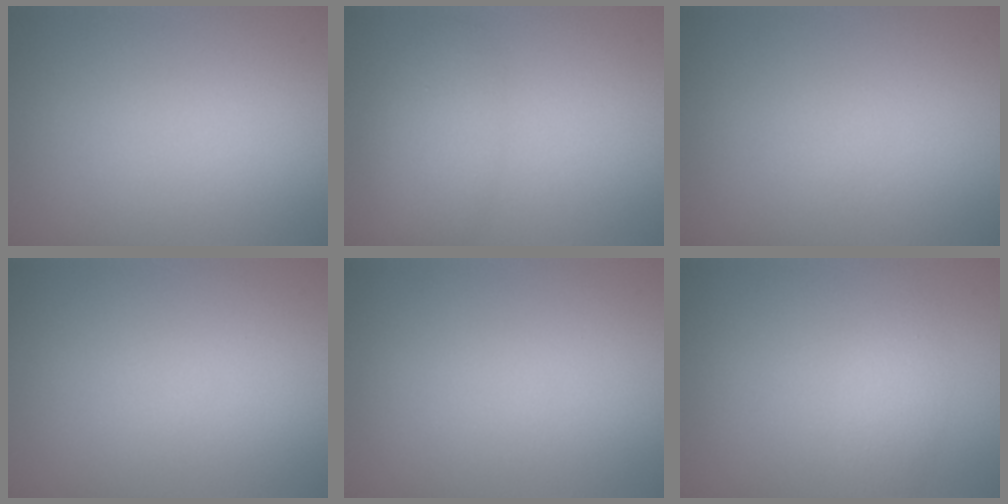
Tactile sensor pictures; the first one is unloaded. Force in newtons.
{"total": 3.0, "press": 3.0, "slide": 0.1}
{"total": 0.0}
{"total": 0.0}
{"total": 0.0}
{"total": 1.6, "press": 1.6, "slide": 0.1}